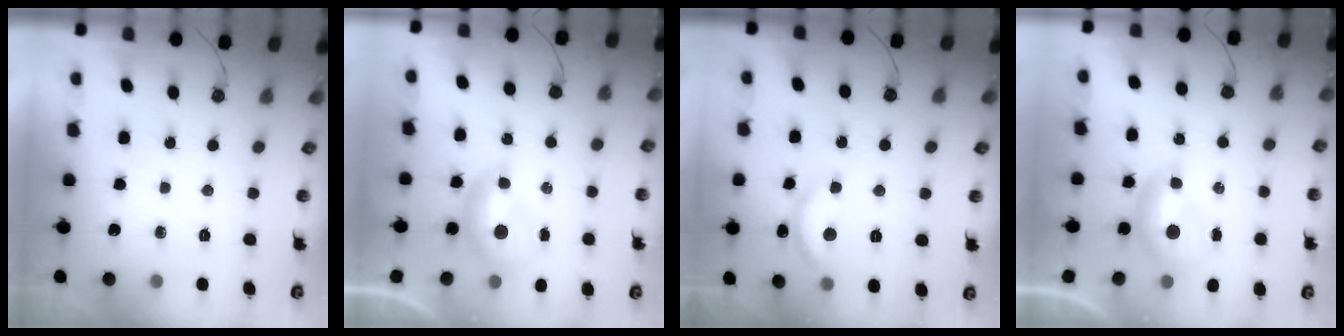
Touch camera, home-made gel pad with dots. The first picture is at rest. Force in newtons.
{"total": 0.0}
{"total": 4.9, "press": 4.8, "slide": 0.5}
{"total": 0.0}